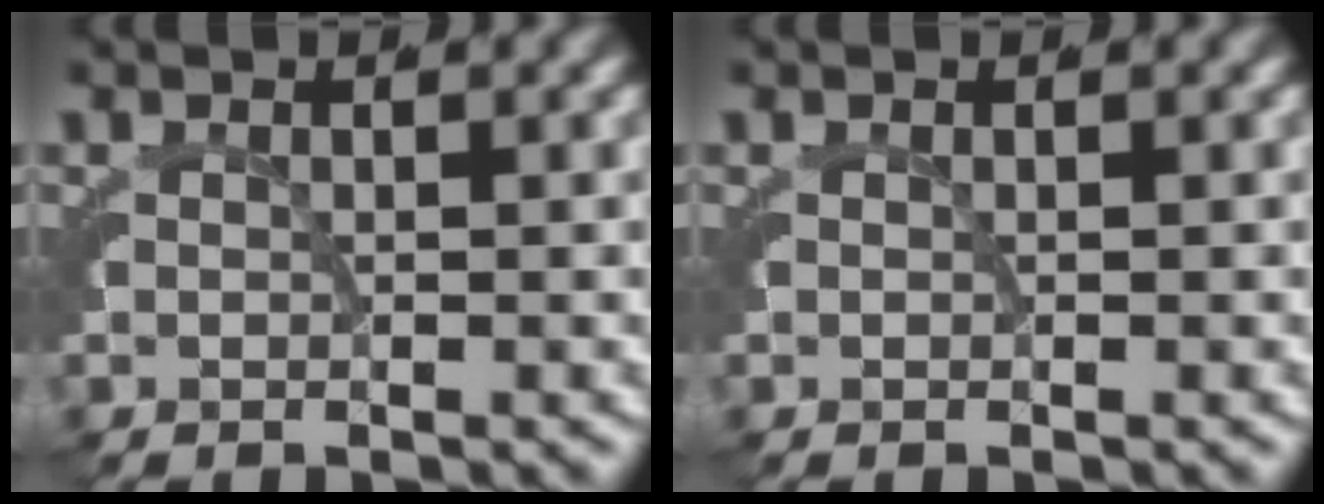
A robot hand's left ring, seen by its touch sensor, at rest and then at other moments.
{"total": 0.0}